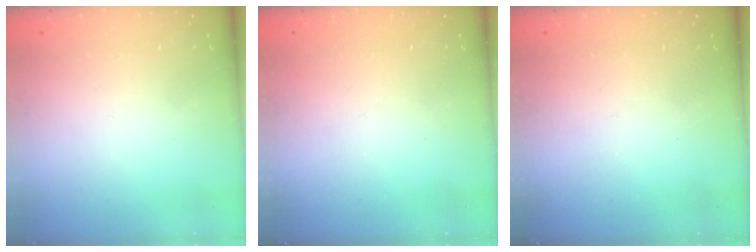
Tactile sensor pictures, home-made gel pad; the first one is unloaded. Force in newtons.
{"total": 0.0}
{"total": 0.0}